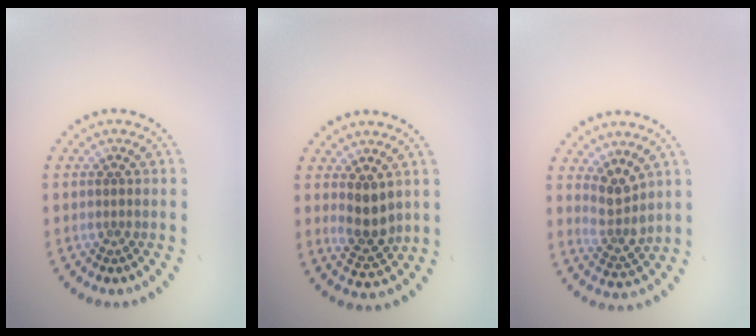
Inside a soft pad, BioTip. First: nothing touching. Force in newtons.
{"total": 2.9, "press": 2.7, "slide": 1.0}
{"total": 2.8, "press": 2.2, "slide": 1.7}